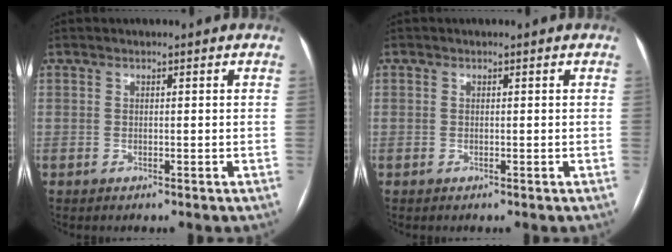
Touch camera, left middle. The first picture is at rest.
{"total": 0.0}